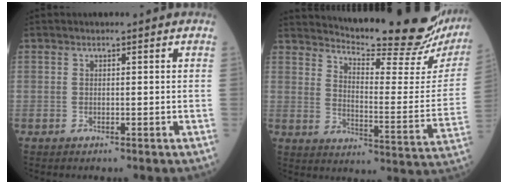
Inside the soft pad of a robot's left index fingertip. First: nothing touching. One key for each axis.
{"total": 26.4, "fx": 23.9, "fy": 3.3, "fz": 10.9, "tx": -0.172, "ty": -0.089, "tz": 0.297}